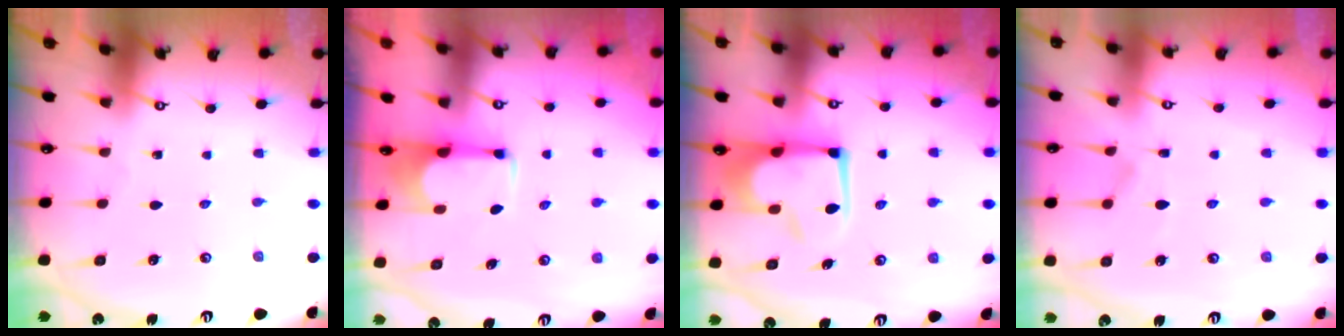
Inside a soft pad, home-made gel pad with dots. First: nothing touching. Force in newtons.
{"total": 1.8, "press": 1.6, "slide": 0.7}
{"total": 5.8, "press": 5.7, "slide": 1.1}
{"total": 1.5, "press": 1.0, "slide": 1.1}